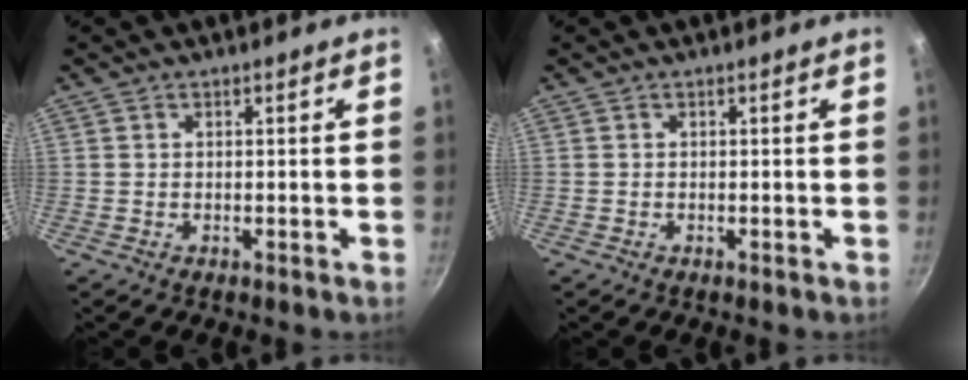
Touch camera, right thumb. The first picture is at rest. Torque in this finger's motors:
{"motor_torque": [-0.26, 0.14, -0.02, 0.83, 0.02]}